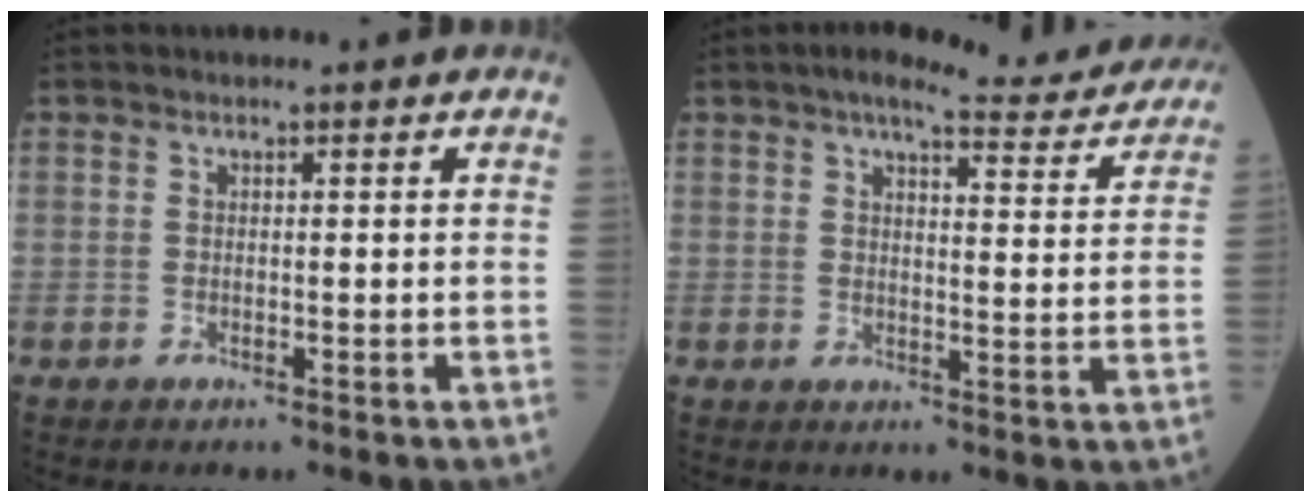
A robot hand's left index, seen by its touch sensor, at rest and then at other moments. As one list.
[{"total": 11.6, "force": [10.6, 1.7, 4.3], "torque": [-0.049, -0.008, 0.118]}]